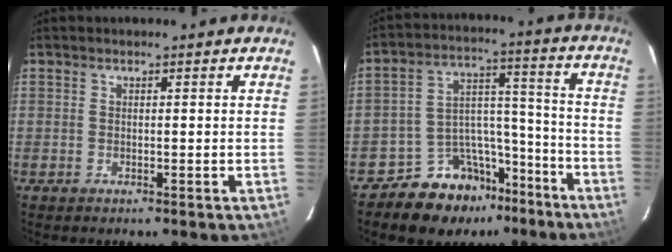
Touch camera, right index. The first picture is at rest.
{"total": 12.6, "force": [-9.9, 7.3, 2.7], "torque": [-0.048, 0.063, -0.148]}